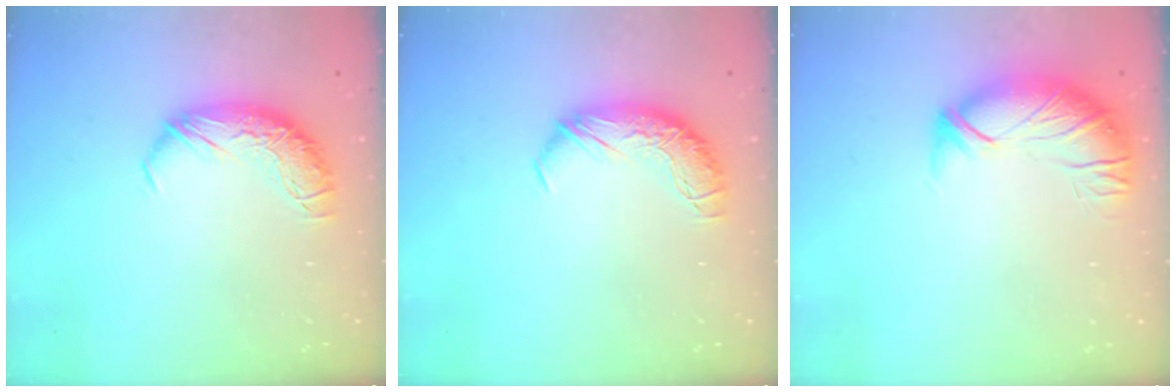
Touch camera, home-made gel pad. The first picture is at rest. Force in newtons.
{"total": 0.0}
{"total": 2.9, "press": 1.4, "slide": 2.6}